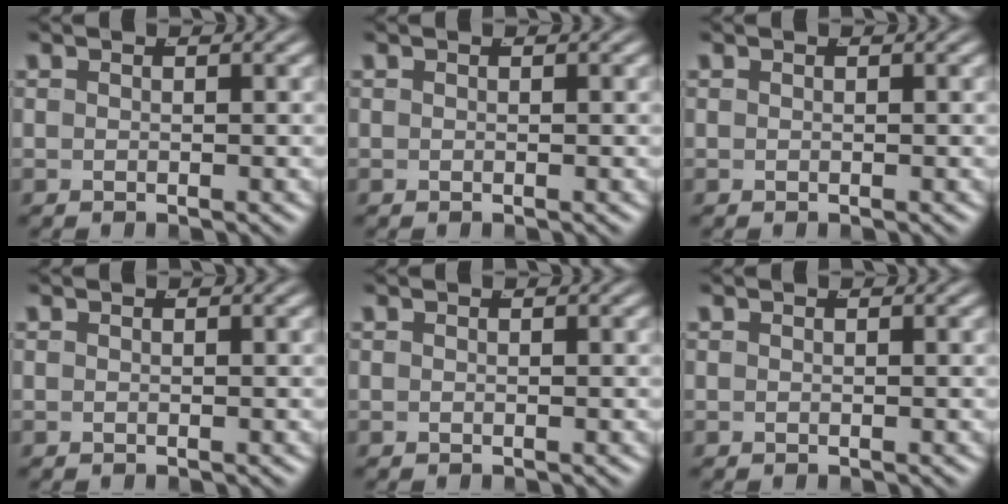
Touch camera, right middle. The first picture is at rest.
{"total": 0.0}
{"total": 0.0}
{"total": 0.0}
{"total": 0.0}
{"total": 0.0}